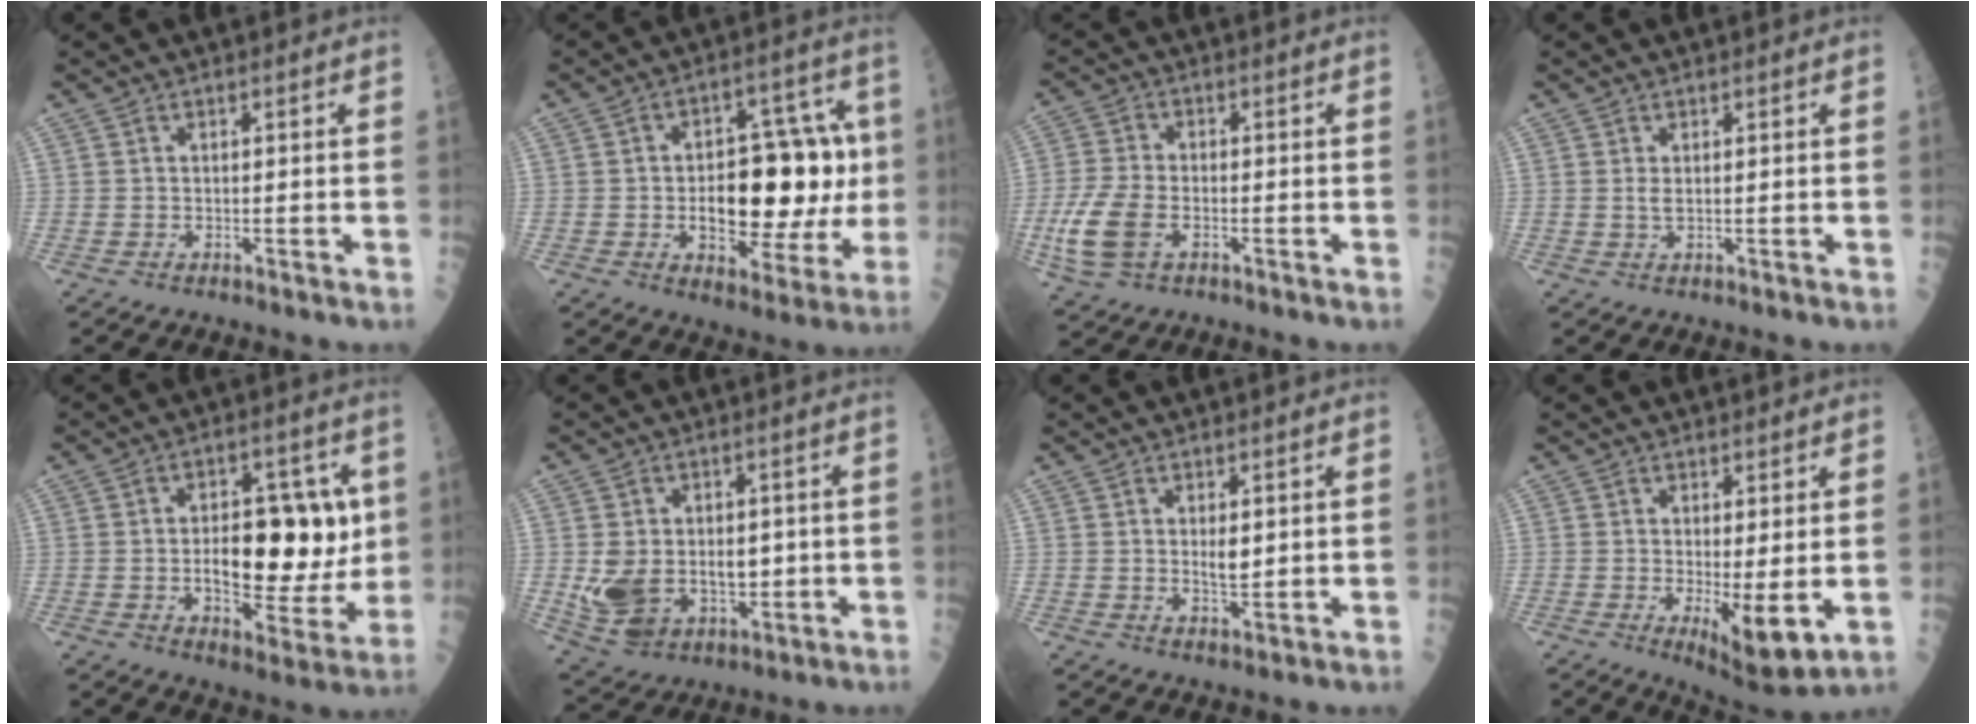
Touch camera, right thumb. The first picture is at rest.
{"total": 20.0, "force": [-0.5, 10.8, 16.8], "torque": [-0.193, 0.028, 0.006]}
{"total": 9.4, "force": [-2.9, 5.3, 7.3], "torque": [-0.168, 0.005, -0.056]}
{"total": 1.2, "force": [0.3, 0.4, 1.0], "torque": [-0.021, -0.003, 0.008]}
{"total": 16.2, "force": [0.8, 8.5, 13.8], "torque": [-0.154, 0.003, 0.021]}
{"total": 13.4, "force": [-0.7, 9.5, 9.4], "torque": [-0.145, -0.004, 0.015]}
{"total": 3.1, "force": [0.6, 1.3, 2.8], "torque": [-0.041, -0.009, 0.014]}
{"total": 7.9, "force": [-0.9, 2.3, 7.5], "torque": [-0.110, -0.023, -0.006]}